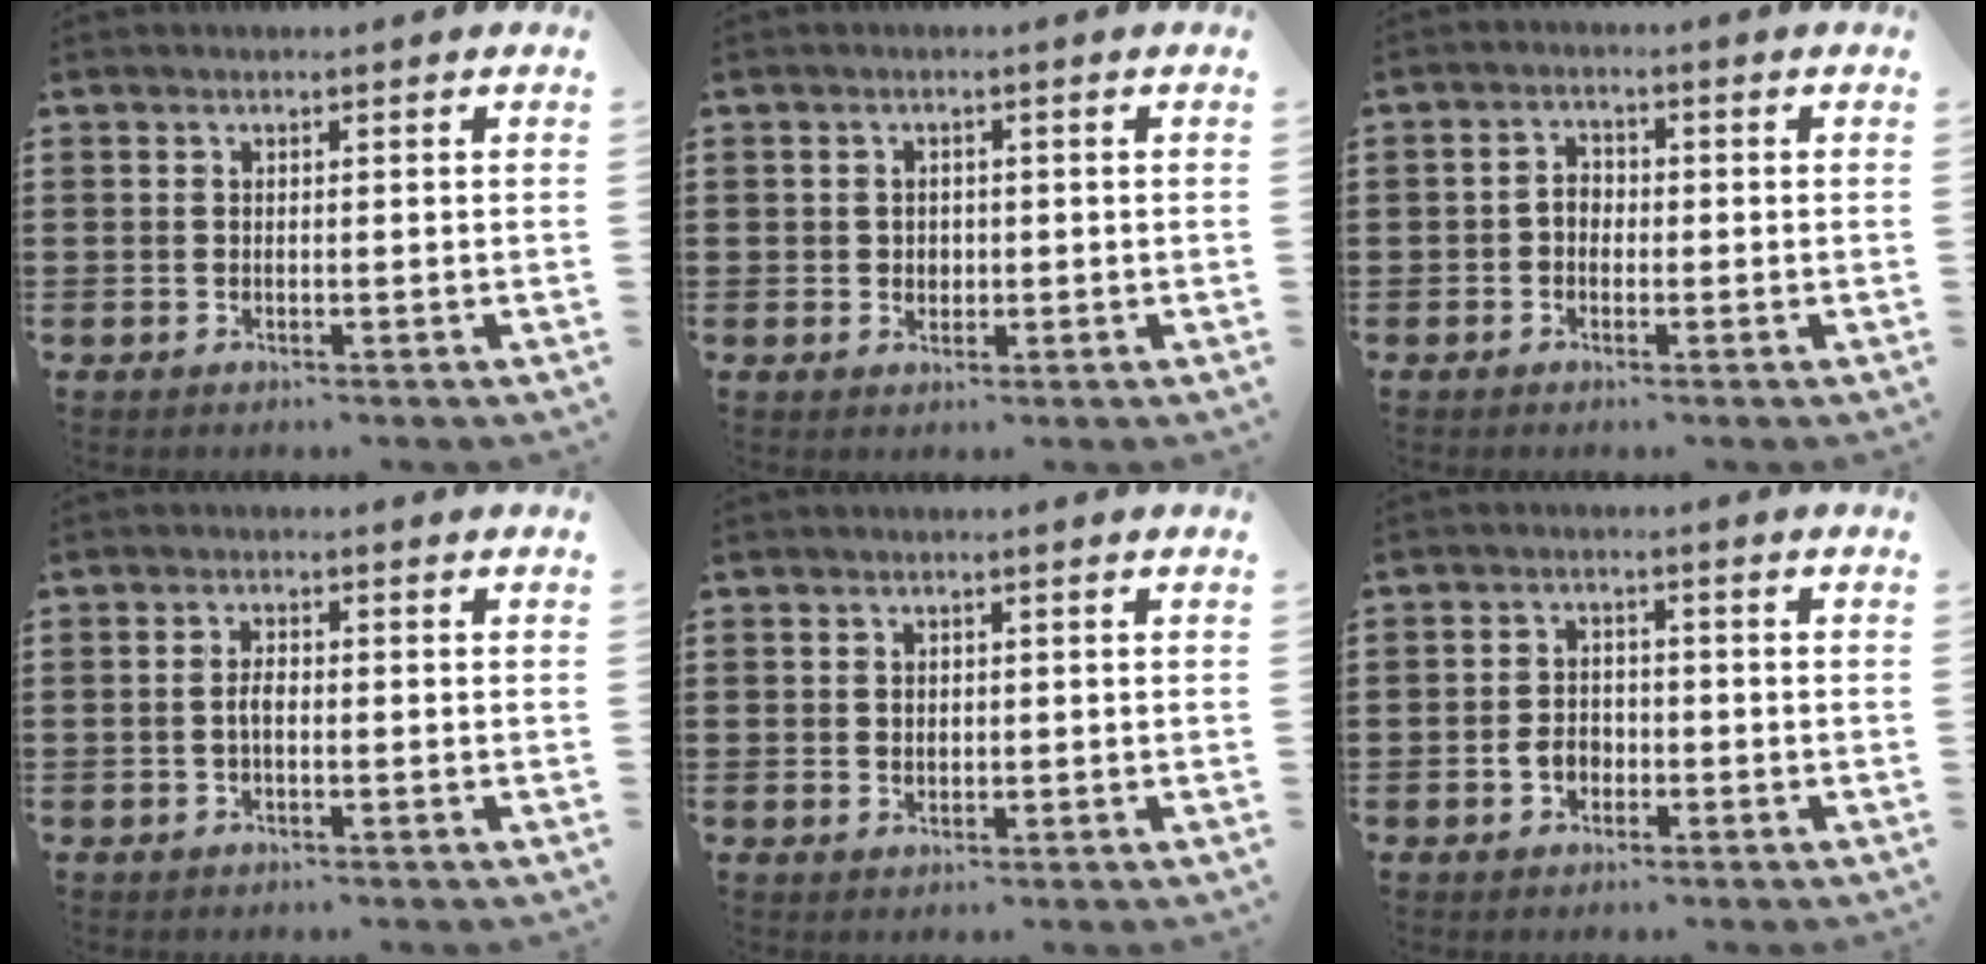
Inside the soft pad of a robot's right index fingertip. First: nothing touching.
{"total": 1.7, "force": [0.0, 1.6, 0.5], "torque": [-0.014, 0.008, -0.003]}
{"total": 2.1, "force": [-0.6, 1.5, 1.3], "torque": [-0.028, 0.006, -0.014]}
{"total": 2.0, "force": [-0.5, 0.8, 1.8], "torque": [-0.042, -0.001, -0.012]}
{"total": 1.1, "force": [0.3, 1.0, 0.4], "torque": [-0.011, 0.005, 0.006]}
{"total": 3.2, "force": [-1.1, 2.4, 1.8], "torque": [-0.039, 0.002, -0.021]}